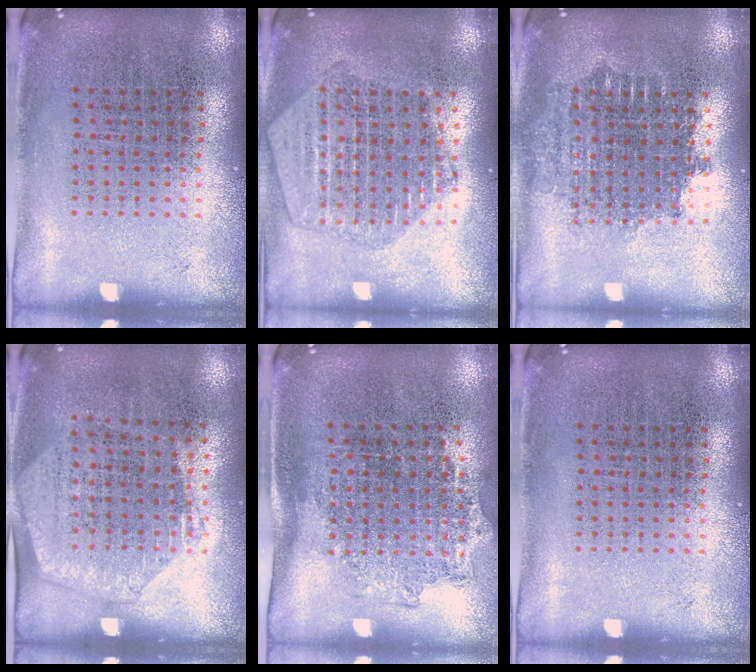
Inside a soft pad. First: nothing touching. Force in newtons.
{"total": 2.0, "press": 1.8, "slide": 0.8}
{"total": 1.6, "press": 1.3, "slide": 1.0}
{"total": 1.5, "press": 1.3, "slide": 0.7}
{"total": 1.2, "press": 0.9, "slide": 0.8}
{"total": 0.0}